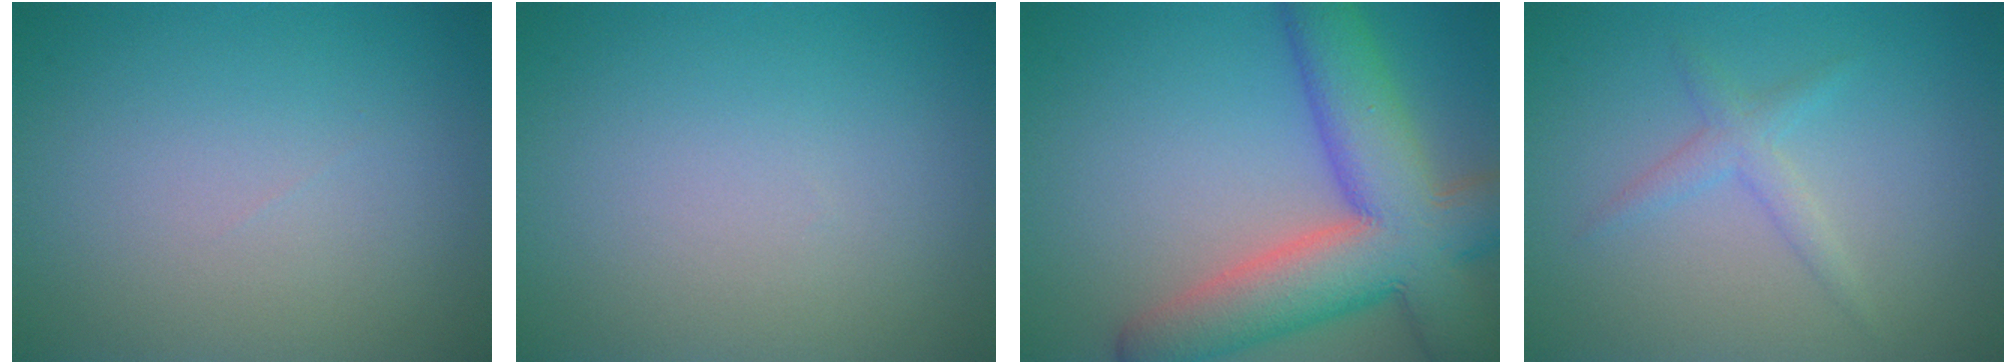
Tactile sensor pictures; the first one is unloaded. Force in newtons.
{"total": 0.0}
{"total": 11.1, "press": 11.1, "slide": 0.7}
{"total": 1.7, "press": 1.7, "slide": 0.1}